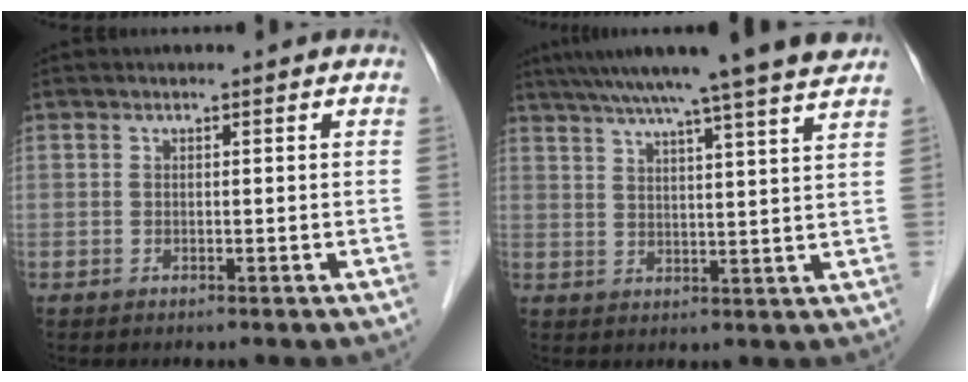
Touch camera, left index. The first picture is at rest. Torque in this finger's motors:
{"motor_torque": [1.04, -1.10, 0.64, 0.21]}